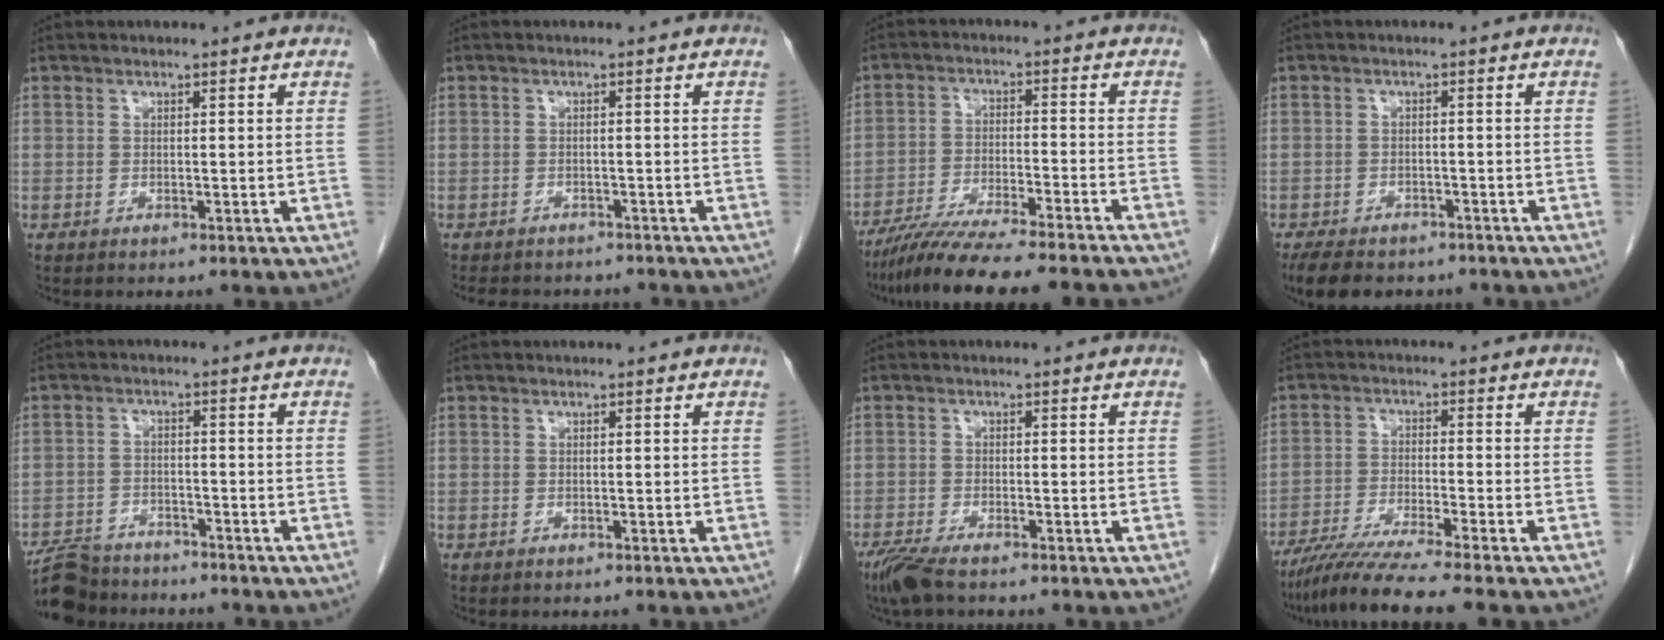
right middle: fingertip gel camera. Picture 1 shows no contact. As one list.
[{"total": 8.0, "force": [-7.1, 2.9, 2.3], "torque": [-0.040, 0.000, -0.086]}, {"total": 14.3, "force": [-12.5, -0.6, 7.0], "torque": [-0.105, -0.029, -0.201]}, {"total": 9.2, "force": [-7.2, 4.1, 3.9], "torque": [-0.067, -0.006, -0.100]}, {"total": 7.7, "force": [-7.0, 2.6, 1.5], "torque": [-0.029, -0.006, -0.119]}, {"total": 0.0}, {"total": 4.0, "force": [-3.0, 0.5, 2.6], "torque": [-0.056, -0.012, -0.059]}, {"total": 9.2, "force": [-7.6, -1.7, 4.9], "torque": [-0.078, -0.037, -0.129]}]